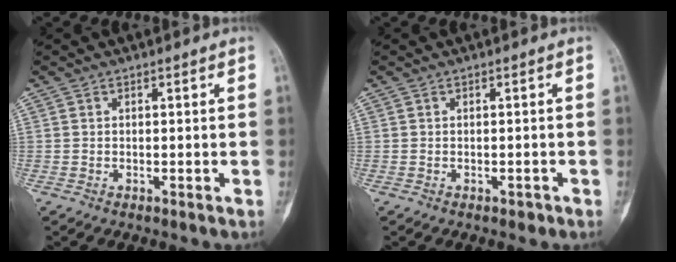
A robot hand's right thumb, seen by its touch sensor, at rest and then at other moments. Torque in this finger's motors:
{"motor_torque": [0.25, -0.17, 0.05, -0.47, -0.10]}